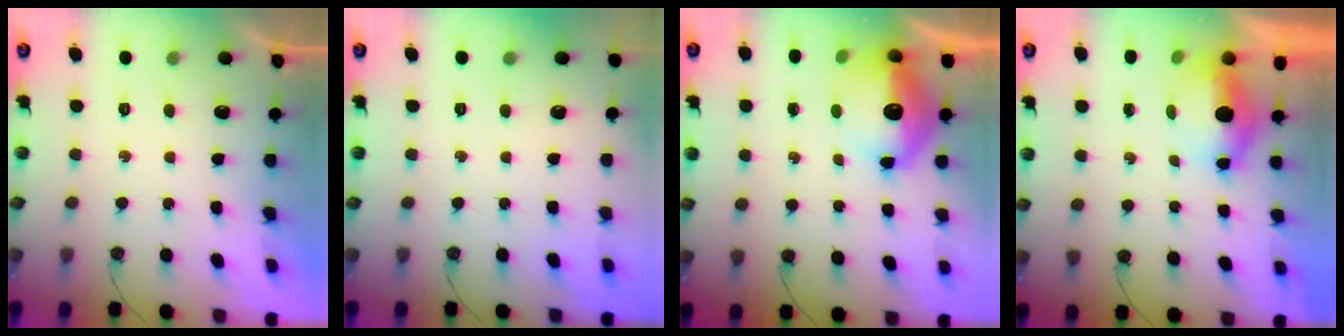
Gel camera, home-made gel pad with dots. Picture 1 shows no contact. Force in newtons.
{"total": 0.0}
{"total": 14.1, "press": 14.0, "slide": 1.2}
{"total": 5.7, "press": 5.7, "slide": 0.8}